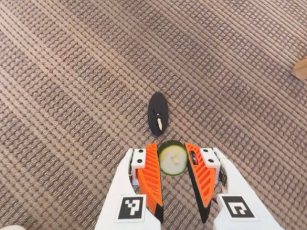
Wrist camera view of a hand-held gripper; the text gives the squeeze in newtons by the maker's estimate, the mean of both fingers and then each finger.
{"total": 8.6, "left": 8.2, "right": 8.9}